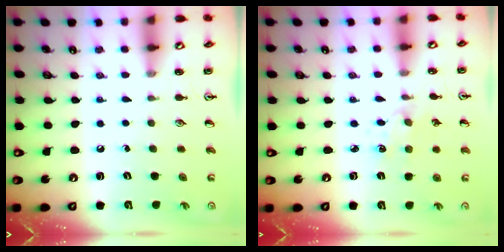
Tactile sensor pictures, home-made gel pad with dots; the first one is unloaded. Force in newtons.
{"total": 3.4, "press": 3.4, "slide": 0.4}